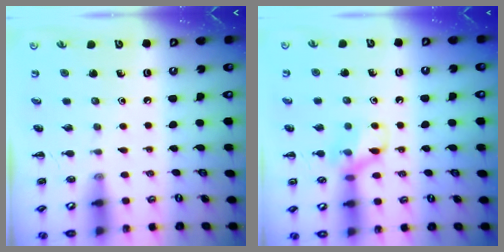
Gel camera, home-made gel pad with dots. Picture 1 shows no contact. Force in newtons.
{"total": 10.5, "press": 10.4, "slide": 1.5}